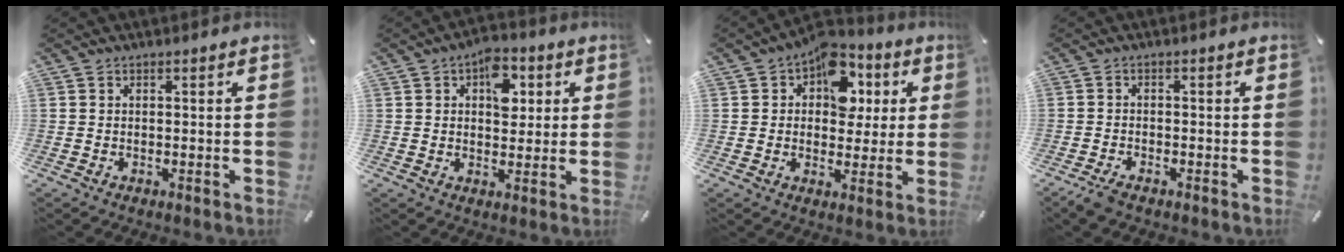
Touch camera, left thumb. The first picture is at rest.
{"total": 8.6, "force": [2.6, 5.6, 5.9], "torque": [-0.066, -0.005, 0.038]}
{"total": 12.4, "force": [4.5, 9.2, 7.0], "torque": [-0.095, -0.024, 0.078]}
{"total": 2.4, "force": [-2.0, 0.6, 1.3], "torque": [-0.033, 0.003, -0.041]}